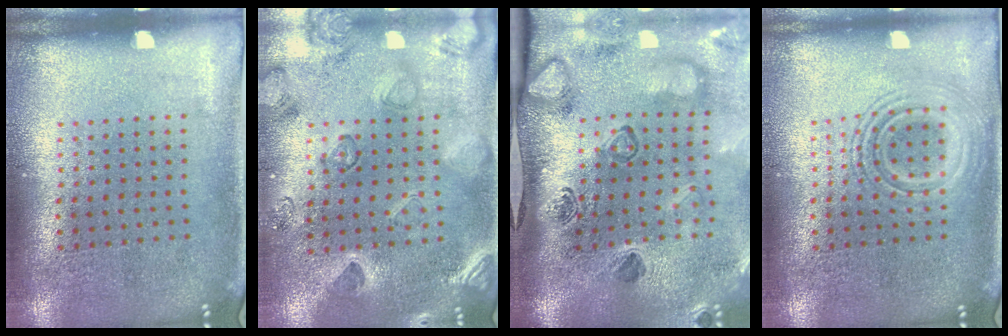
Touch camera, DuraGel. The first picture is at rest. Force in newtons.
{"total": 2.3, "press": 2.1, "slide": 1.0}
{"total": 3.1, "press": 2.6, "slide": 1.8}
{"total": 2.6, "press": 2.6, "slide": 0.5}